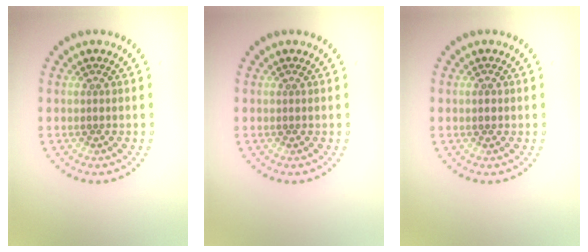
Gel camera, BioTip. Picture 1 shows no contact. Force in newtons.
{"total": 0.0}
{"total": 1.1, "press": 1.1, "slide": 0.0}